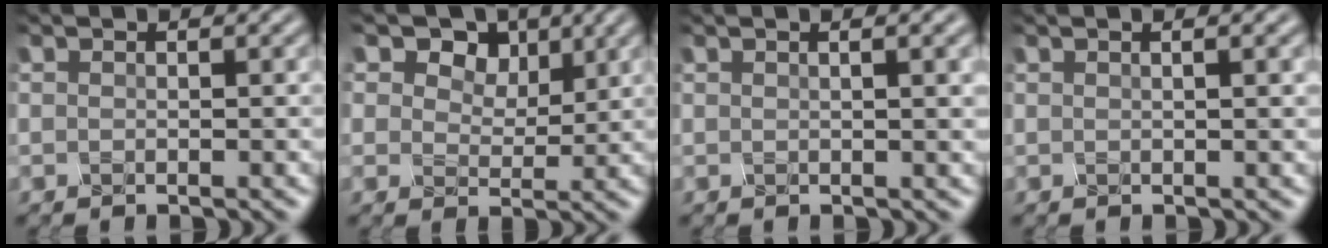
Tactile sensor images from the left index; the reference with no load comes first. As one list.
[{"total": 2.9, "force": [1.6, 2.2, 1.0], "torque": [-0.035, -0.014, 0.038]}, {"total": 6.0, "force": [2.6, 2.7, 4.7], "torque": [-0.028, 0.041, 0.017]}, {"total": 4.5, "force": [2.0, 2.0, 3.5], "torque": [-0.025, 0.035, 0.013]}]